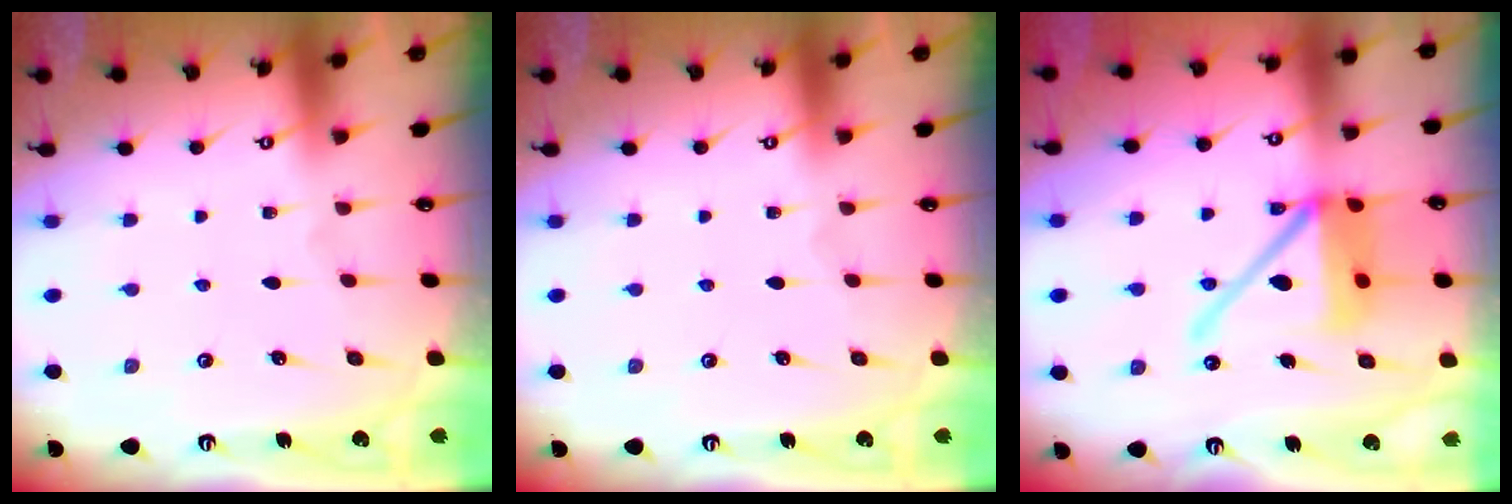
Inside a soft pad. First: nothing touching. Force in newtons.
{"total": 0.0}
{"total": 15.5, "press": 15.4, "slide": 2.0}